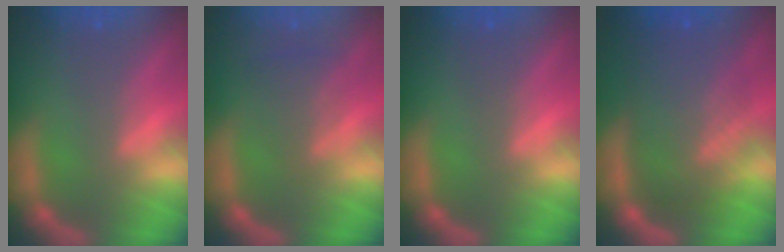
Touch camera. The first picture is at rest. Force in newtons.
{"total": 3.0}
{"total": 0.9}
{"total": 10.0}